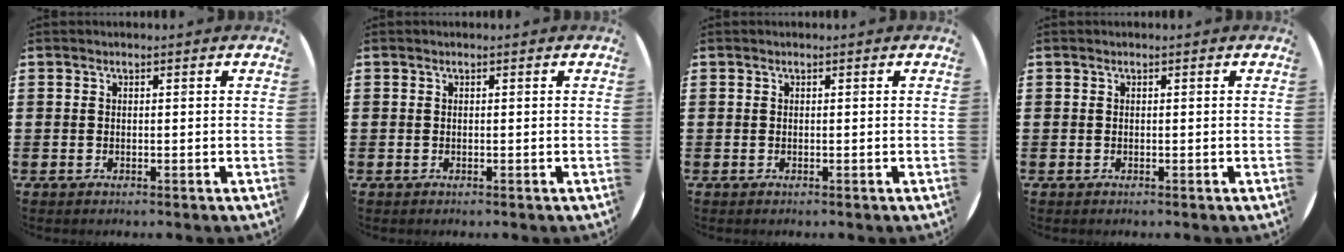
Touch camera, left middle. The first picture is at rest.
{"total": 0.0}
{"total": 0.0}
{"total": 0.0}